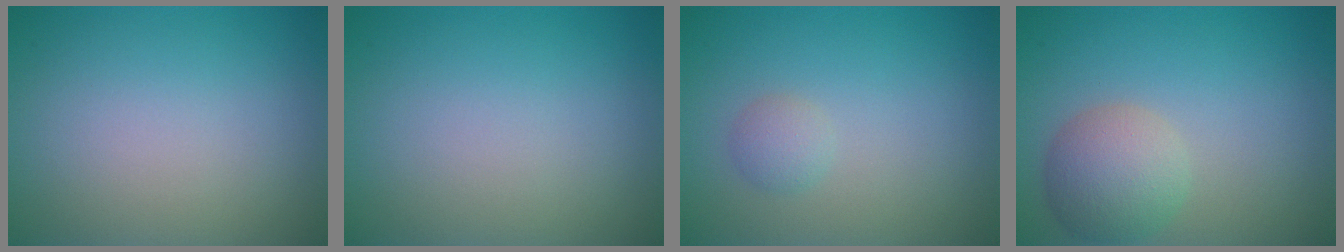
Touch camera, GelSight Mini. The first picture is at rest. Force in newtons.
{"total": 0.0}
{"total": 1.3, "press": 1.3, "slide": 0.1}
{"total": 4.1, "press": 4.1, "slide": 0.2}